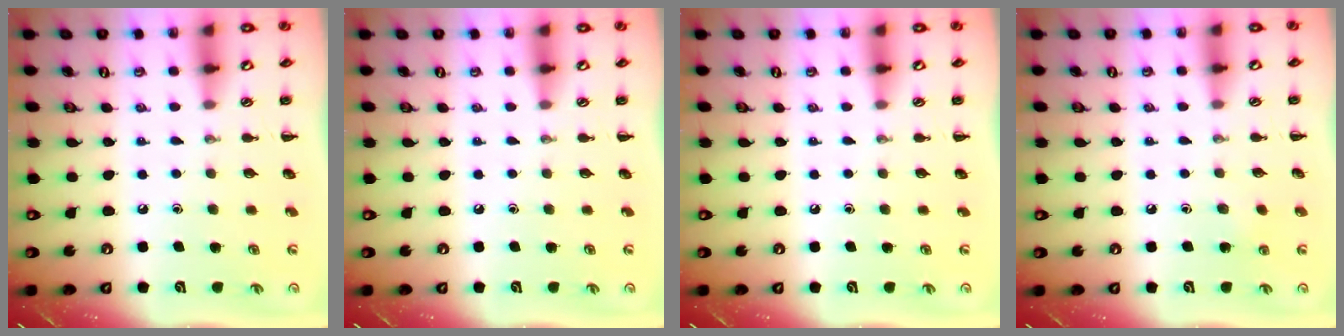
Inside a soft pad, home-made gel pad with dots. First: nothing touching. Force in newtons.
{"total": 0.0}
{"total": 0.0}
{"total": 5.5, "press": 5.2, "slide": 1.6}